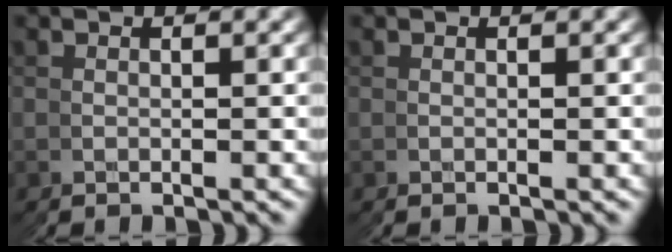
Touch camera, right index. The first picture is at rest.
{"total": 0.0}